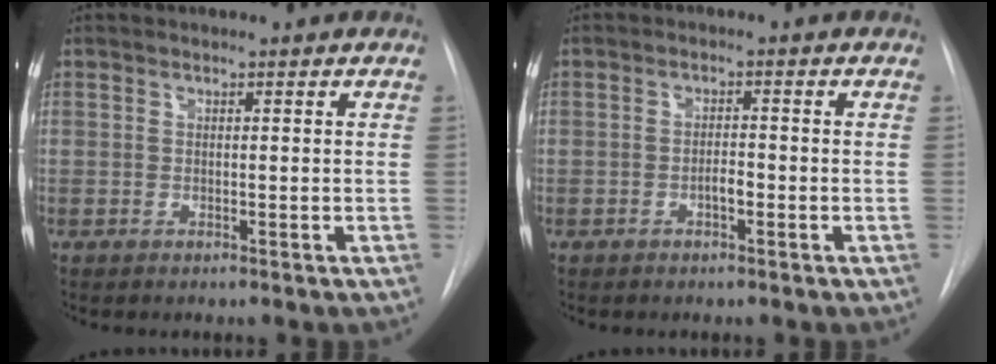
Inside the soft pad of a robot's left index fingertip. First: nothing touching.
{"total": 1.7, "force": [-0.8, 0.6, 1.4], "torque": [-0.021, 0.004, -0.015]}